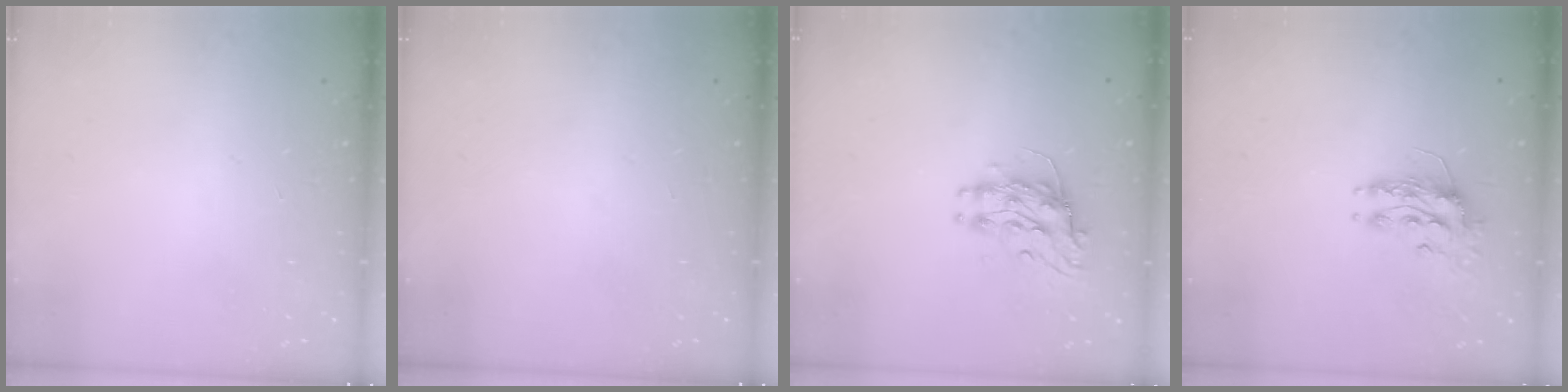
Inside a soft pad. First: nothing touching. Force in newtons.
{"total": 0.0}
{"total": 9.2, "press": 9.2, "slide": 0.1}
{"total": 8.5, "press": 8.5, "slide": 0.6}